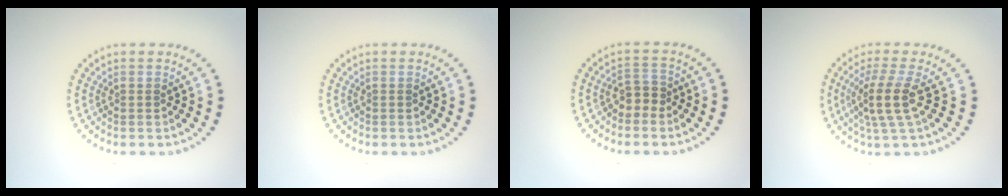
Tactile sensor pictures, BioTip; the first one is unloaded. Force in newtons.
{"total": 0.0}
{"total": 1.8, "press": 1.6, "slide": 0.9}
{"total": 3.7, "press": 2.8, "slide": 2.4}